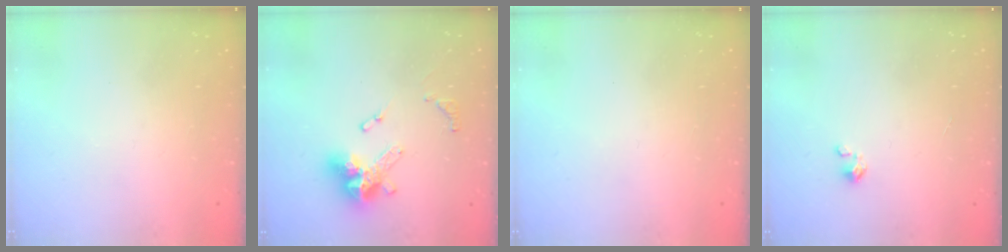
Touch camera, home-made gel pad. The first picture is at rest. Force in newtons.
{"total": 13.1, "press": 13.0, "slide": 1.4}
{"total": 0.0}
{"total": 0.0}